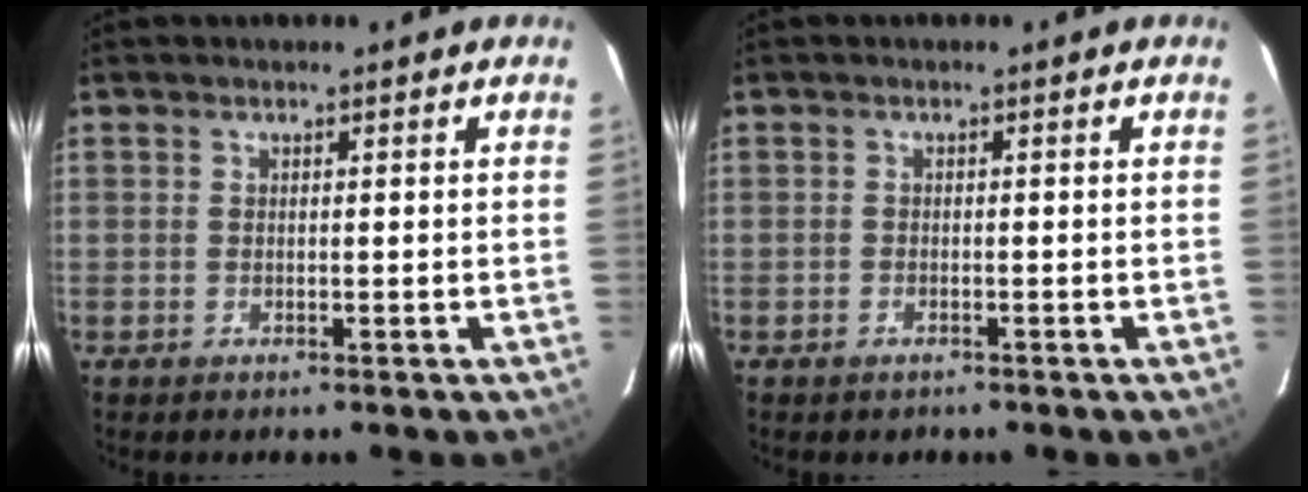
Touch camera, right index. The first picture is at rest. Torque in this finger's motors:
{"motor_torque": [0.17, -0.07, 0.00, 0.00]}